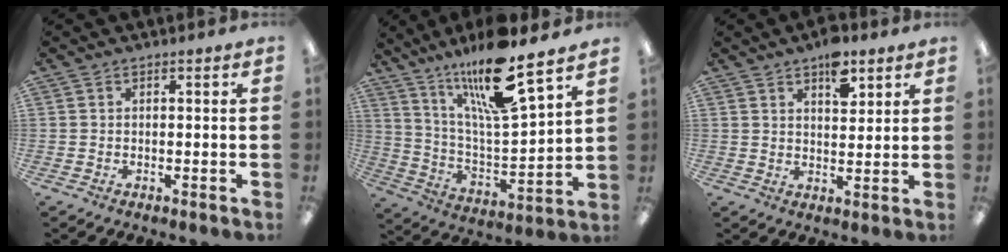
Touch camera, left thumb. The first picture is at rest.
{"total": 18.0, "force": [14.0, 2.7, 11.0], "torque": [-0.203, -0.088, 0.231]}
{"total": 7.5, "force": [4.7, 3.8, 4.4], "torque": [-0.051, -0.023, 0.077]}